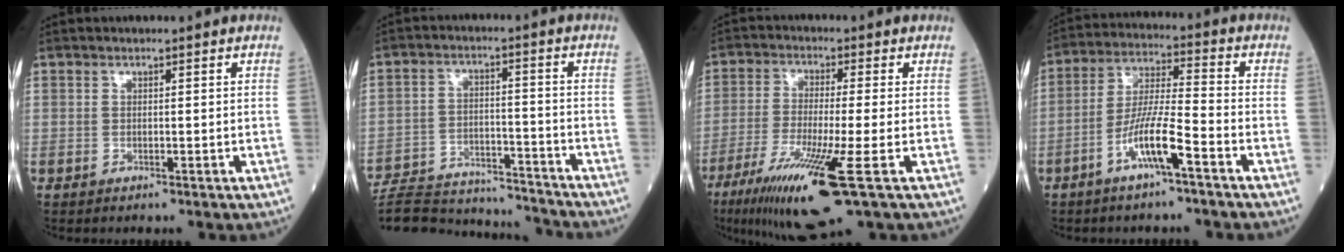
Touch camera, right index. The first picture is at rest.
{"total": 18.3, "force": [-17.6, 2.6, 4.3], "torque": [-0.095, 0.002, -0.264]}
{"total": 13.5, "force": [-6.4, 0.0, 11.9], "torque": [-0.230, -0.040, -0.111]}
{"total": 9.1, "force": [-4.5, 0.4, 7.8], "torque": [-0.154, 0.001, -0.088]}